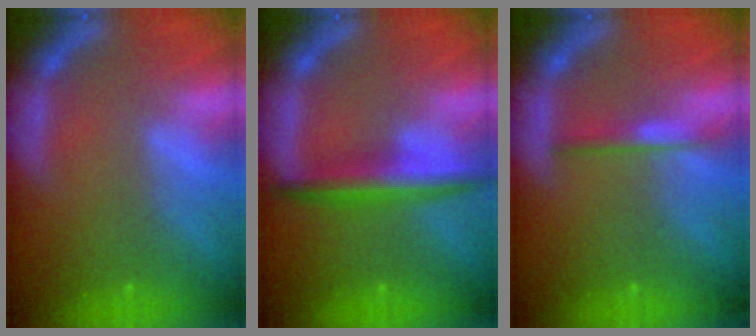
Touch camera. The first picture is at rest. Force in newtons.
{"total": 4.5}
{"total": 2.0}